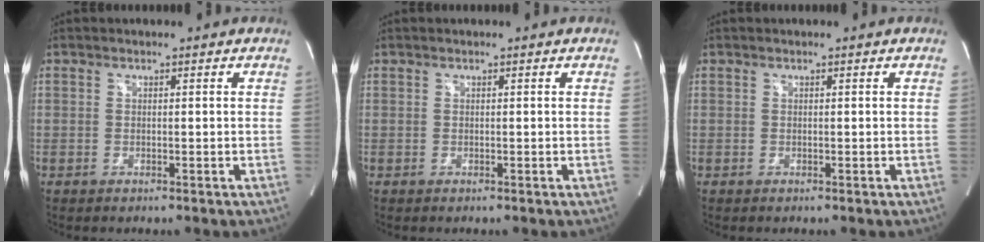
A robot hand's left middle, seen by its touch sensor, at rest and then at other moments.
{"total": 0.0}
{"total": 0.0}